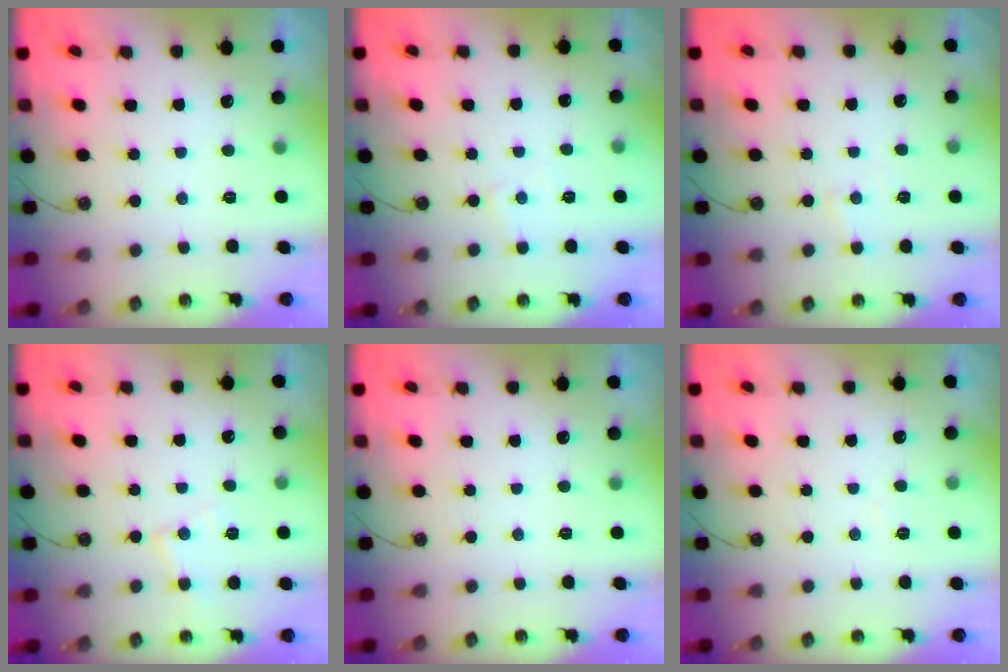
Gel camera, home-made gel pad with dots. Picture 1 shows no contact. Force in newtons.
{"total": 3.7, "press": 3.6, "slide": 0.6}
{"total": 4.3, "press": 4.2, "slide": 0.7}
{"total": 7.4, "press": 7.4, "slide": 0.5}
{"total": 0.0}
{"total": 3.8, "press": 3.8, "slide": 0.5}